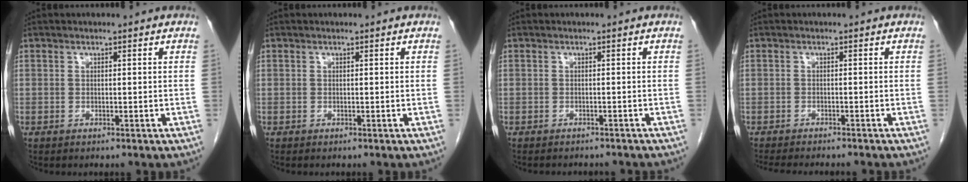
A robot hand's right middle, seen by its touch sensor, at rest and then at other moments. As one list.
[{"total": 0.0}, {"total": 6.5, "force": [-5.8, 1.7, 2.3], "torque": [-0.027, -0.003, -0.064]}, {"total": 10.3, "force": [-9.2, 1.3, 4.5], "torque": [-0.057, -0.017, -0.120]}]